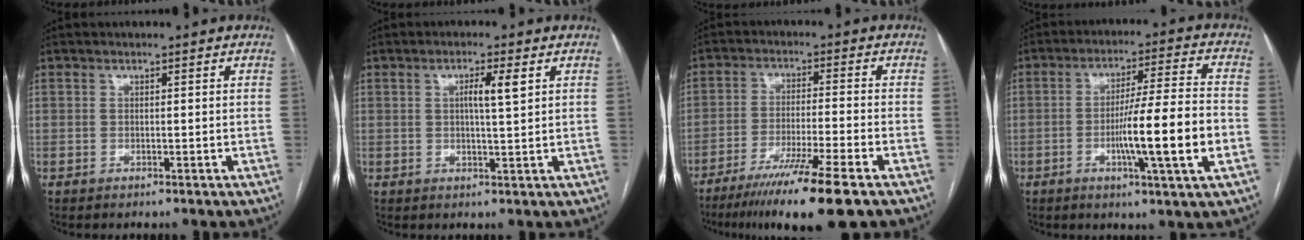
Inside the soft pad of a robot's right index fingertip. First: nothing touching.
{"total": 3.7, "force": [1.1, 0.1, 3.5], "torque": [-0.061, 0.001, 0.017]}
{"total": 12.7, "force": [-8.9, -1.1, 9.0], "torque": [-0.153, -0.039, -0.145]}
{"total": 13.3, "force": [-3.2, -0.5, 12.9], "torque": [-0.216, -0.006, -0.056]}